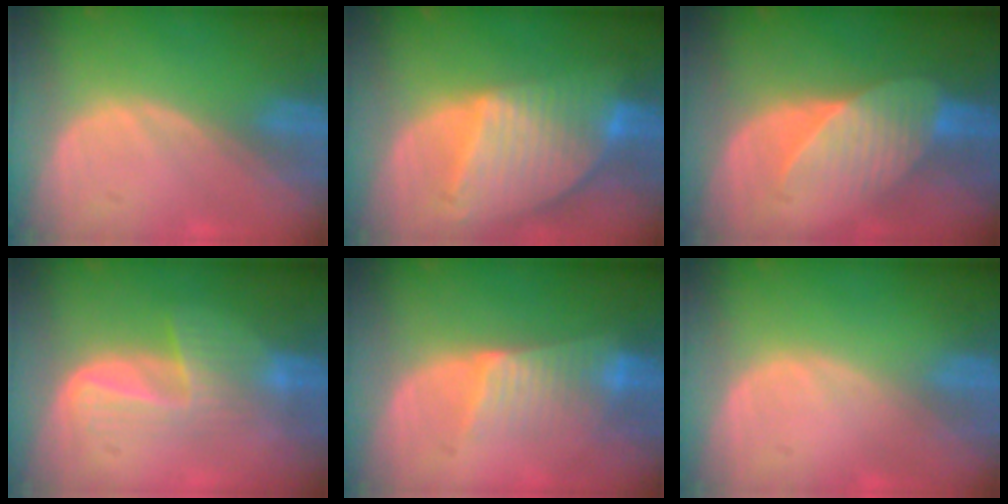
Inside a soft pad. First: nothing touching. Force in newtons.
{"total": 9.6, "press": 8.4, "slide": 4.8}
{"total": 7.2, "press": 6.8, "slide": 2.4}
{"total": 6.3, "press": 5.5, "slide": 3.1}
{"total": 6.4, "press": 5.5, "slide": 3.3}
{"total": 0.0}